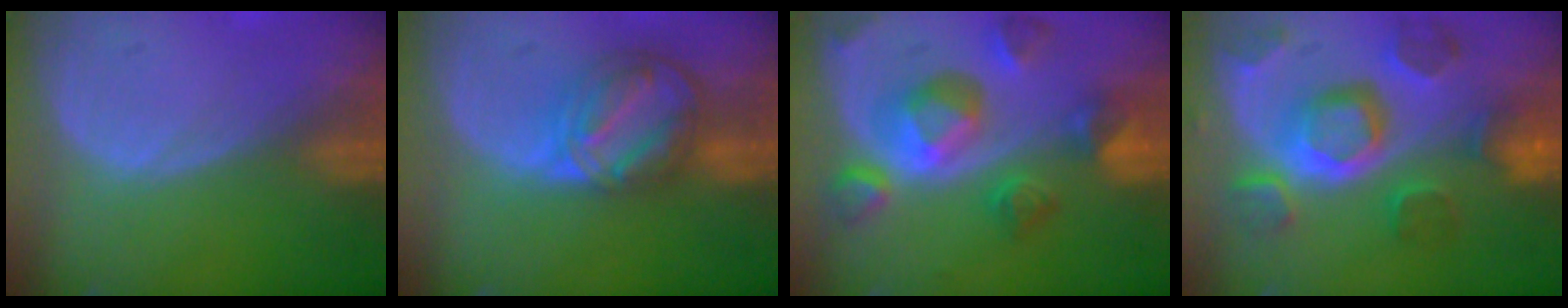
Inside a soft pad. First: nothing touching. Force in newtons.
{"total": 8.1, "press": 7.0, "slide": 4.1}
{"total": 10.3, "press": 9.1, "slide": 4.7}
{"total": 11.2, "press": 9.9, "slide": 5.3}